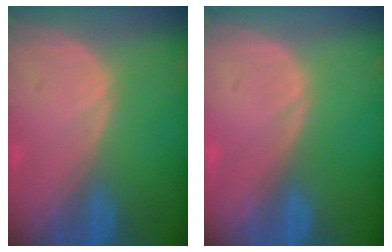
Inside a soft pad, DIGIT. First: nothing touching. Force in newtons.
{"total": 0.0}